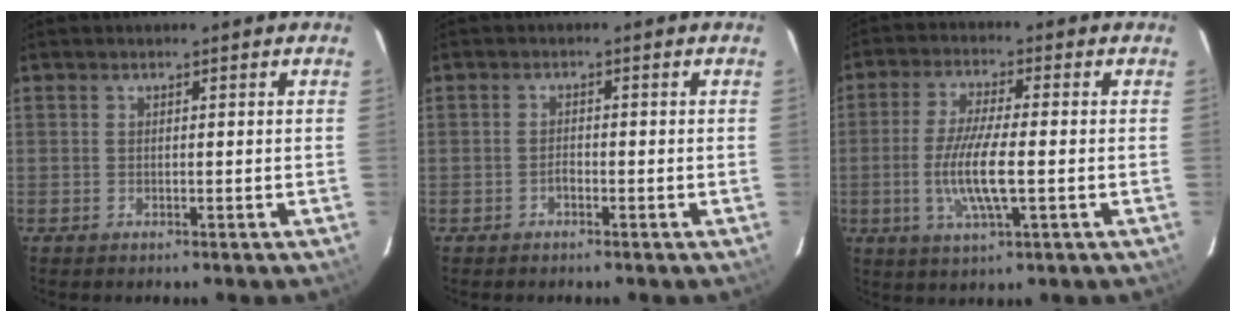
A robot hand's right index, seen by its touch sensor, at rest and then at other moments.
{"total": 1.1, "force": [-0.9, 0.6, 0.5], "torque": [-0.009, 0.001, -0.016]}
{"total": 9.6, "force": [-1.9, 1.7, 9.3], "torque": [-0.185, -0.011, -0.037]}